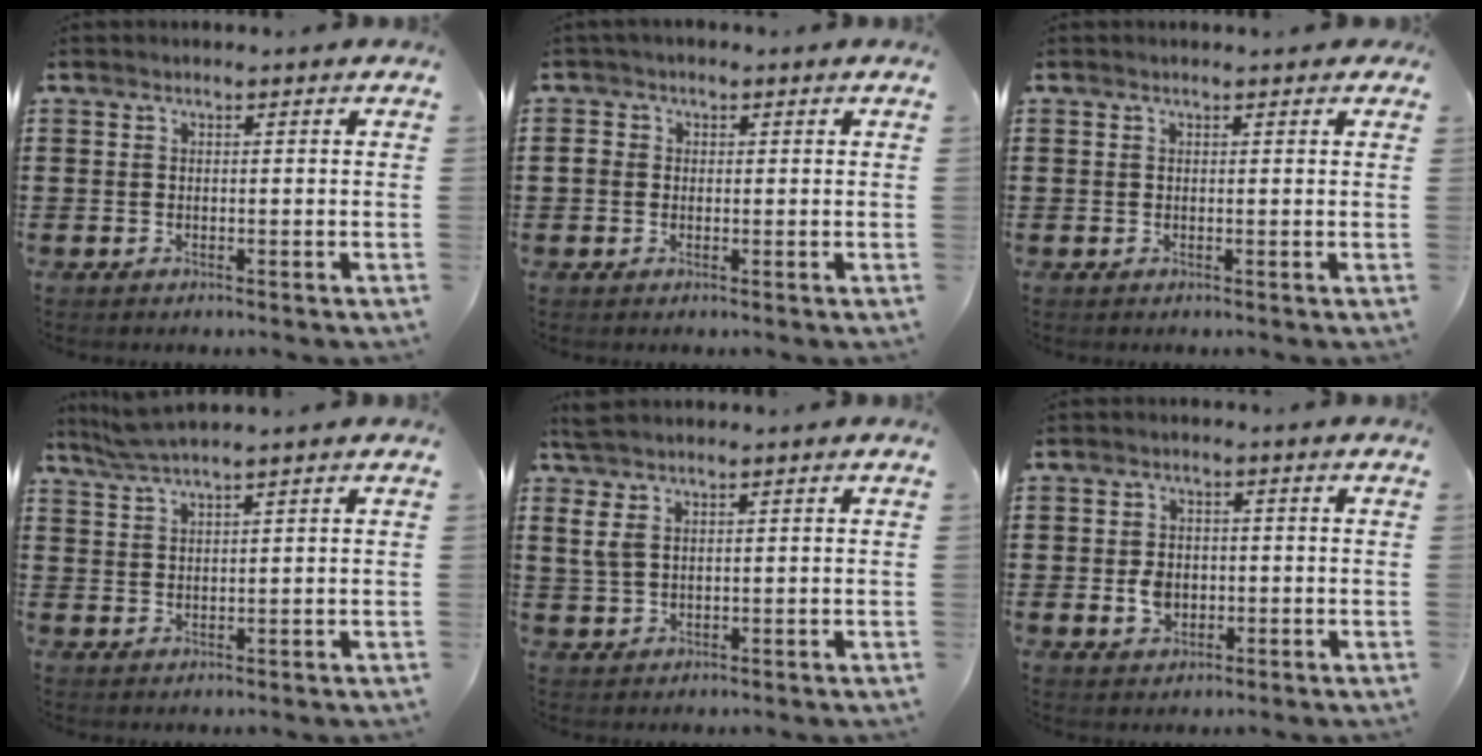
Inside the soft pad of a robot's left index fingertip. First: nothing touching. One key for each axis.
{"total": 1.8, "fx": 0.1, "fy": 1.5, "fz": 0.9, "tx": -0.022, "ty": 0.008, "tz": 0.001}
{"total": 0.6, "fx": 0.4, "fy": 0.1, "fz": 0.4, "tx": -0.008, "ty": 0.003, "tz": 0.008}
{"total": 3.1, "fx": 2.7, "fy": -0.1, "fz": 1.5, "tx": -0.037, "ty": -0.005, "tz": 0.050}
{"total": 3.6, "fx": 2.0, "fy": 1.4, "fz": 2.7, "tx": -0.067, "ty": 0.002, "tz": 0.034}
{"total": 3.6, "fx": -0.5, "fy": 2.8, "fz": 2.2, "tx": -0.038, "ty": 0.002, "tz": -0.012}